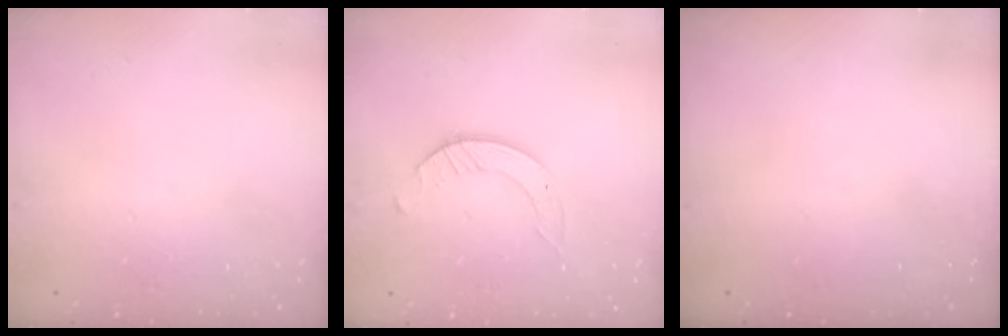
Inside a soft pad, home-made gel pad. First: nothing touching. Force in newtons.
{"total": 2.4, "press": 2.4, "slide": 0.3}
{"total": 0.0}